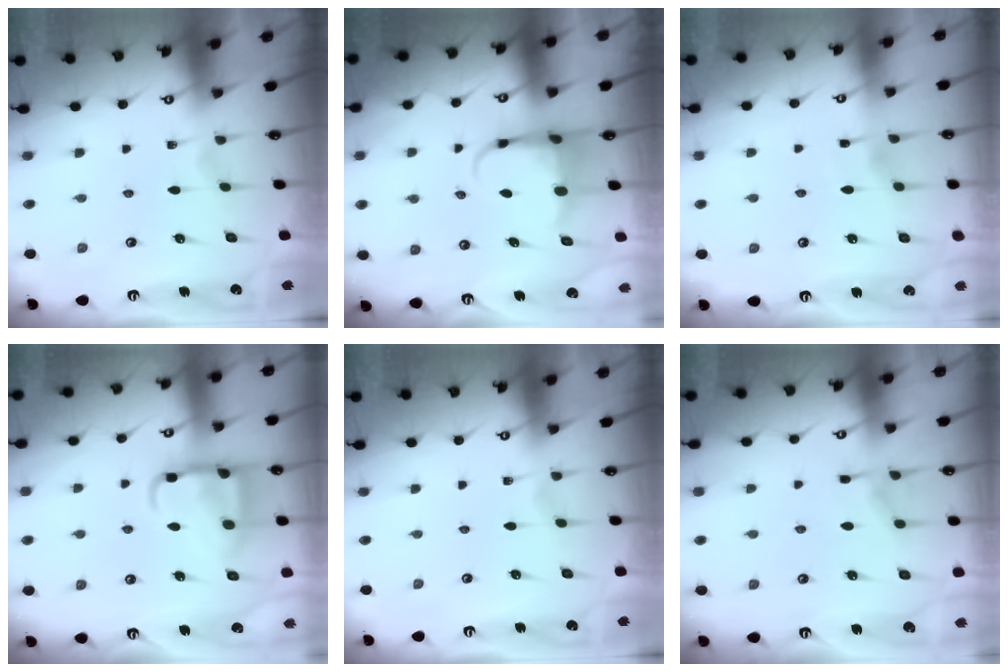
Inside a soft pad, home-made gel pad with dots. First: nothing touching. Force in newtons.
{"total": 5.5, "press": 5.5, "slide": 0.9}
{"total": 2.6, "press": 2.5, "slide": 0.2}
{"total": 13.4, "press": 13.3, "slide": 1.5}
{"total": 0.0}
{"total": 5.2, "press": 5.1, "slide": 0.7}